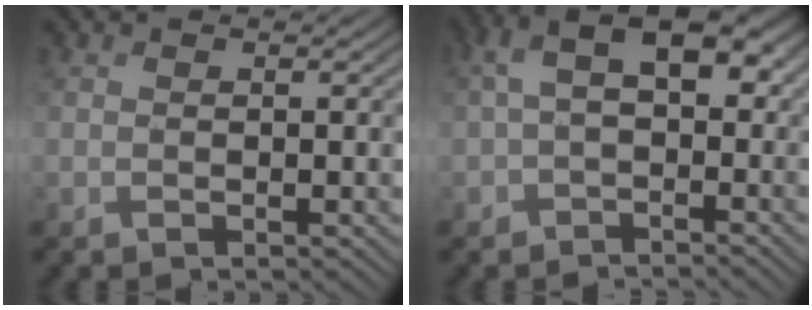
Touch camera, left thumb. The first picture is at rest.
{"total": 6.8, "force": [0.4, 4.4, 5.2], "torque": [-0.100, 0.005, -0.001]}